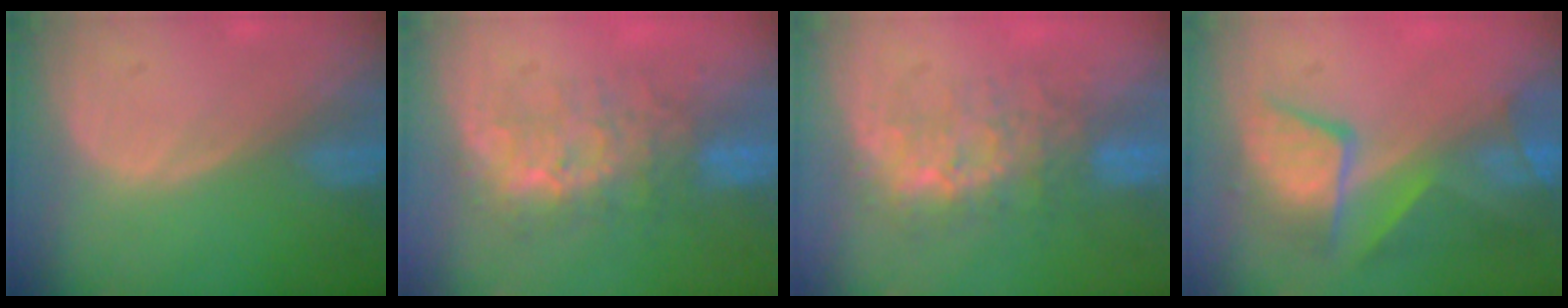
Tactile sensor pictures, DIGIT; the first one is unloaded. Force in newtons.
{"total": 7.6, "press": 7.3, "slide": 2.2}
{"total": 7.7, "press": 7.3, "slide": 2.3}
{"total": 10.1, "press": 8.7, "slide": 5.0}